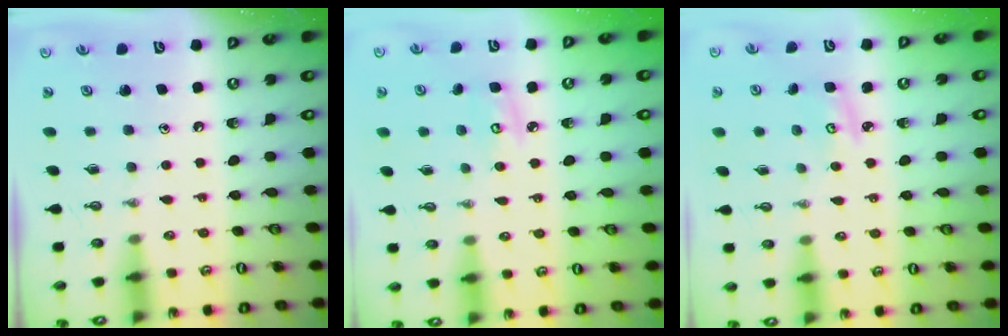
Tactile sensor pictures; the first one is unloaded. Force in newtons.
{"total": 4.8, "press": 4.8, "slide": 0.4}
{"total": 2.7, "press": 2.7, "slide": 0.4}